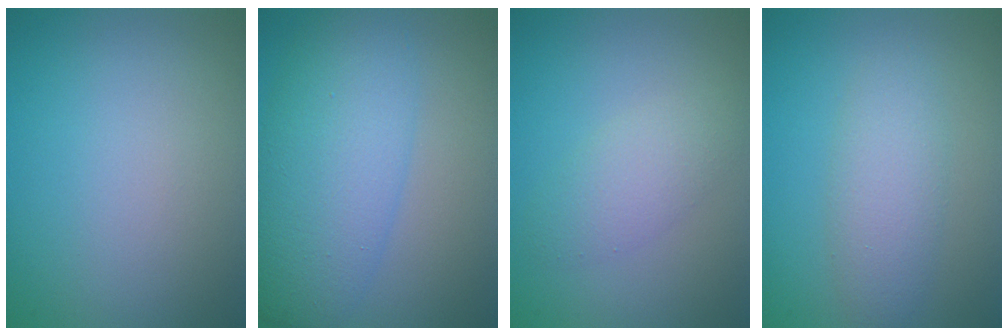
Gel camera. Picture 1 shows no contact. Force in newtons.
{"total": 7.2, "press": 7.2, "slide": 0.1}
{"total": 2.5, "press": 2.5, "slide": 0.2}
{"total": 3.0, "press": 3.0, "slide": 0.1}